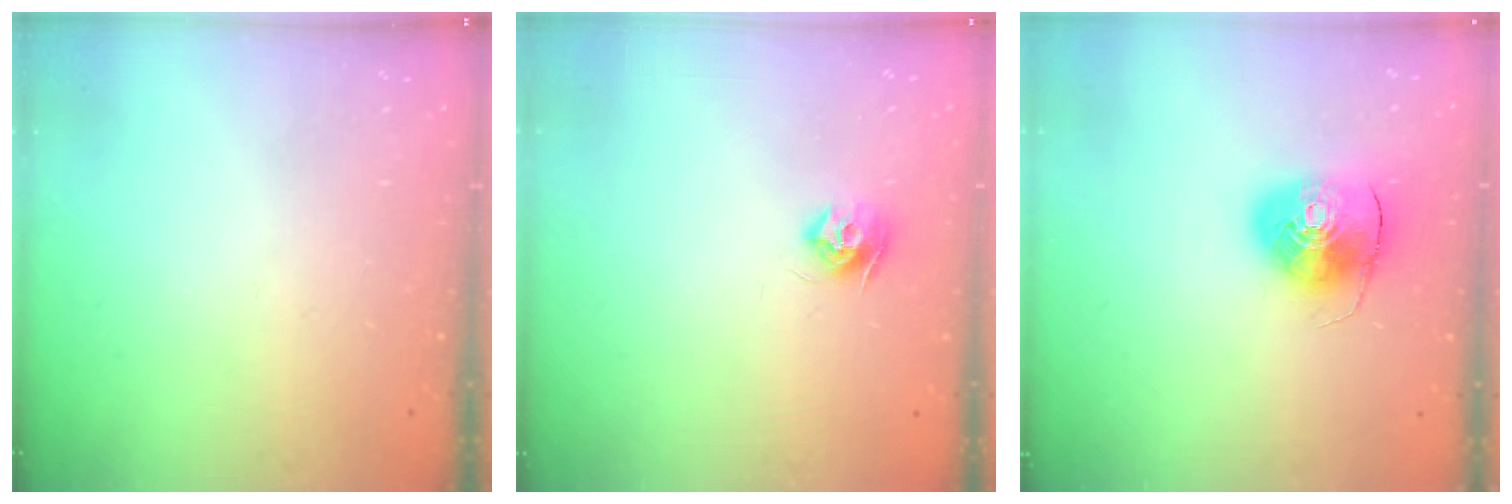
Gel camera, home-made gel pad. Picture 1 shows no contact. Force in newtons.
{"total": 8.1, "press": 8.1, "slide": 0.1}
{"total": 9.4, "press": 9.2, "slide": 1.5}